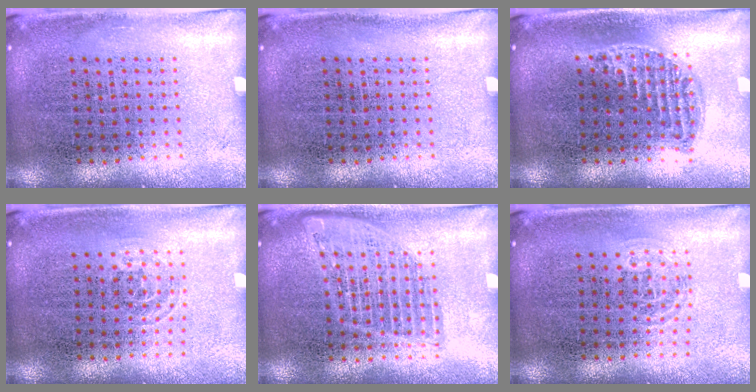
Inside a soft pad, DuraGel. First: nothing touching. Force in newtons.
{"total": 0.0}
{"total": 1.2, "press": 1.1, "slide": 0.5}
{"total": 0.8, "press": 0.6, "slide": 0.5}
{"total": 1.5, "press": 1.4, "slide": 0.7}
{"total": 0.8, "press": 0.6, "slide": 0.6}